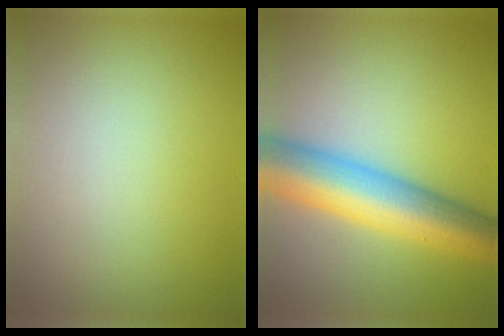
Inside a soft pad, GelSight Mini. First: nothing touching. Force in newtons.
{"total": 10.0, "press": 10.0, "slide": 0.2}